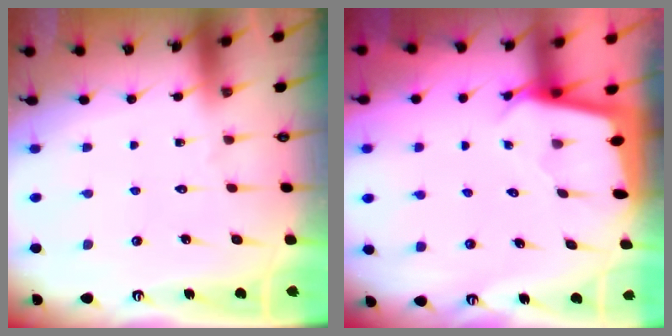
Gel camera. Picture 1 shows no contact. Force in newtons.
{"total": 2.4, "press": 2.4, "slide": 0.1}